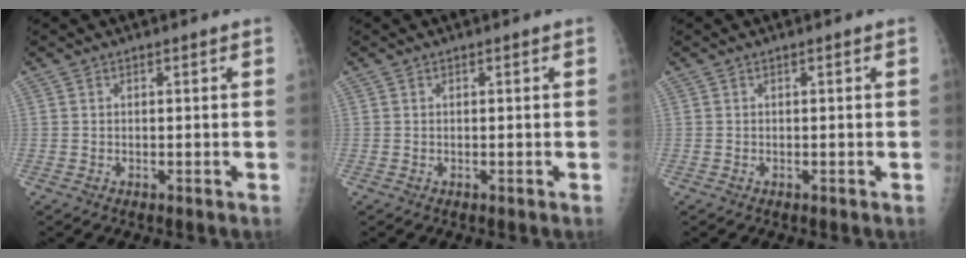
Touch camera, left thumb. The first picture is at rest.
{"total": 0.0}
{"total": 0.0}